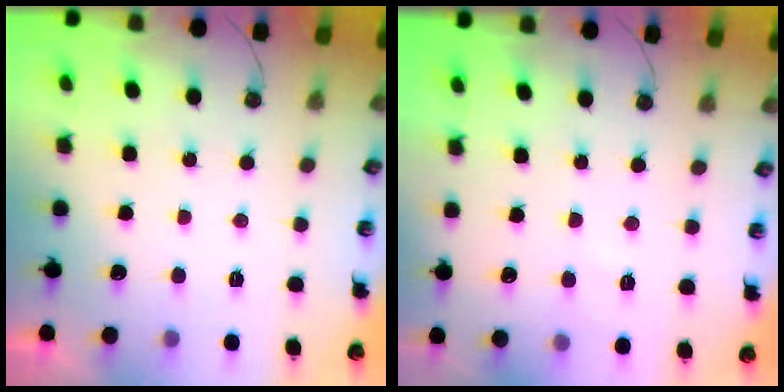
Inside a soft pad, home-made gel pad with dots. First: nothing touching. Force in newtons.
{"total": 3.5, "press": 3.5, "slide": 0.5}